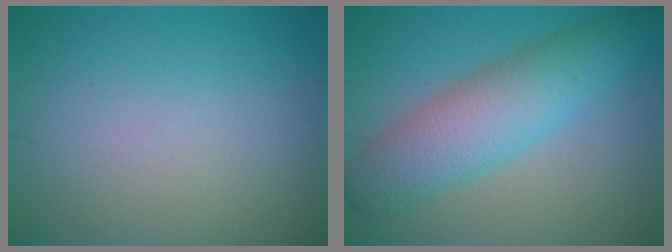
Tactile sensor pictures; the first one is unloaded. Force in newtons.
{"total": 6.2, "press": 6.2, "slide": 0.1}